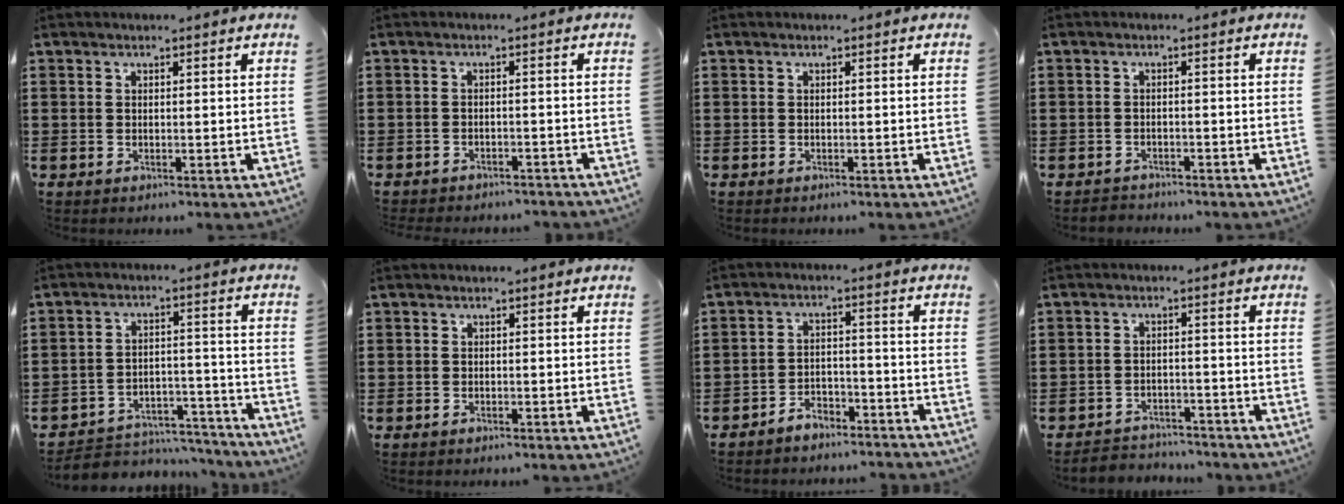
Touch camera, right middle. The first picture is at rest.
{"total": 1.8, "force": [-1.8, 0.2, 0.0], "torque": [-0.006, 0.002, -0.039]}
{"total": 0.0}
{"total": 1.5, "force": [-1.5, 0.4, -0.2], "torque": [-0.001, 0.002, -0.035]}
{"total": 5.0, "force": [-4.8, 1.6, 0.3], "torque": [-0.006, 0.015, -0.099]}
{"total": 0.7, "force": [-0.4, 0.5, 0.0], "torque": [0.000, 0.003, -0.010]}
{"total": 4.1, "force": [-4.0, 0.8, 0.2], "torque": [-0.008, 0.009, -0.083]}
{"total": 3.2, "force": [-3.1, 0.8, -0.3], "torque": [-0.004, 0.001, -0.069]}